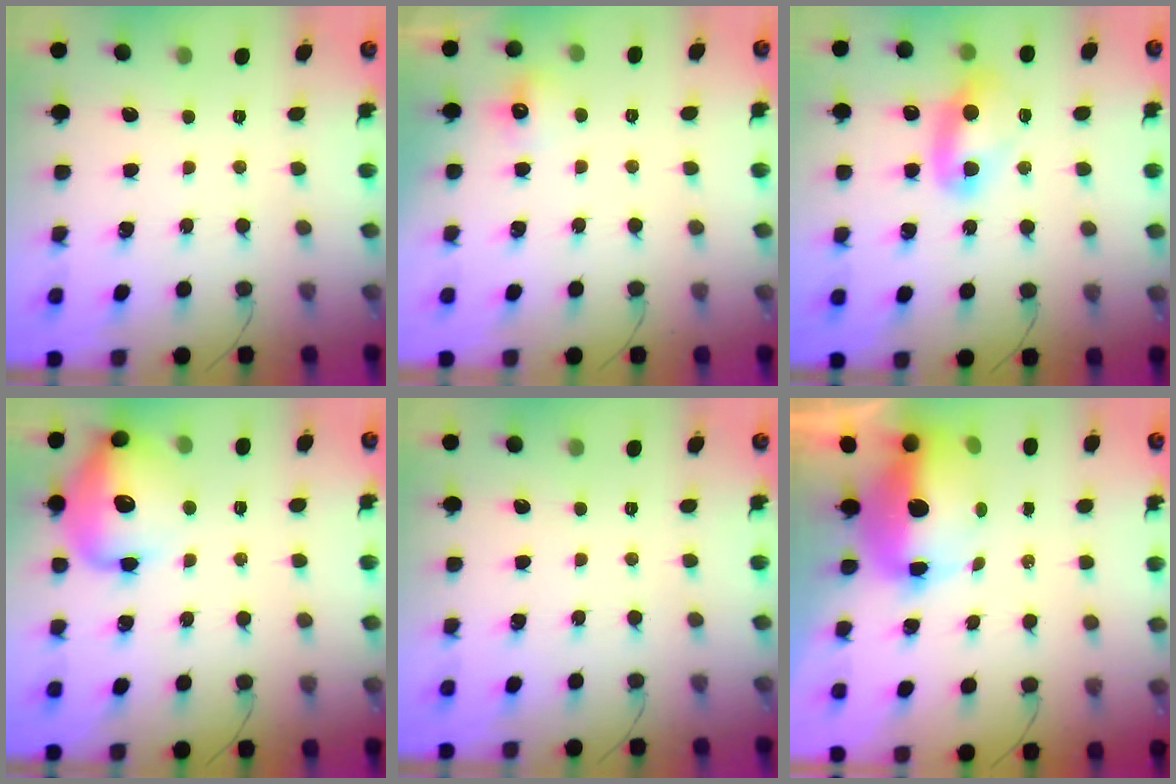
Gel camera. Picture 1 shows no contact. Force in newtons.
{"total": 5.4, "press": 5.1, "slide": 1.6}
{"total": 10.2, "press": 10.2, "slide": 0.6}
{"total": 16.2, "press": 16.0, "slide": 2.6}
{"total": 0.0}
{"total": 17.7, "press": 14.1, "slide": 10.6}